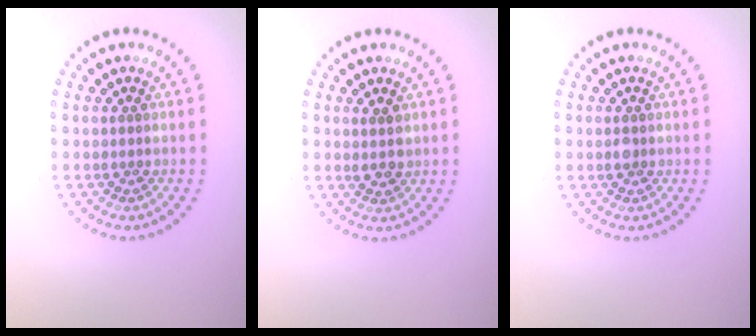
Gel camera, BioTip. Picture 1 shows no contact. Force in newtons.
{"total": 1.7, "press": 1.6, "slide": 0.6}
{"total": 0.9, "press": 0.9, "slide": 0.0}